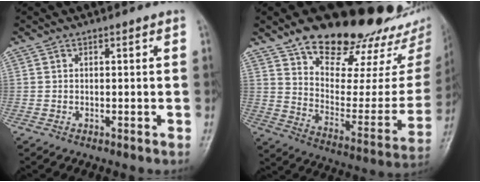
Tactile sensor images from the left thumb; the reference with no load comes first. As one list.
[{"total": 32.8, "force": [23.2, 13.1, 19.1], "torque": [-0.240, -0.086, 0.333]}]